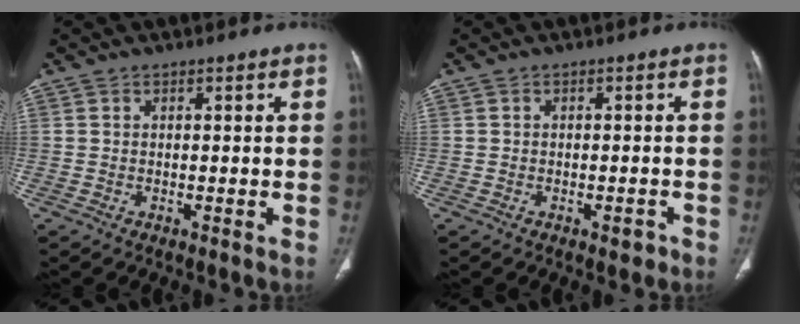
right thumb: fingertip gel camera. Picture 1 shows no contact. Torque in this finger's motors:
{"motor_torque": [0.67, 0.42, -0.19, 0.19, 0.04]}